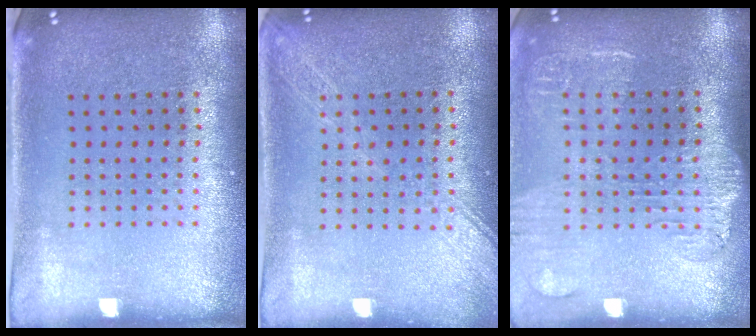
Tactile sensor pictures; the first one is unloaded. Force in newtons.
{"total": 1.6, "press": 1.6, "slide": 0.4}
{"total": 1.8, "press": 1.6, "slide": 0.9}